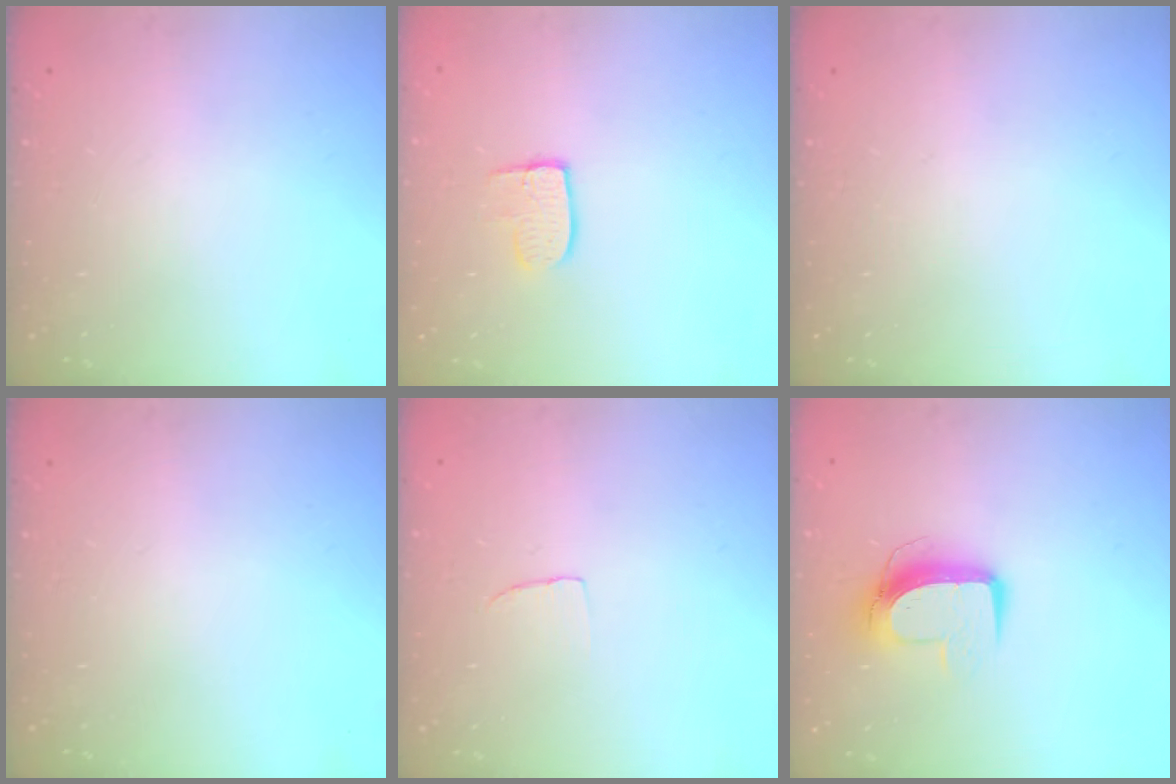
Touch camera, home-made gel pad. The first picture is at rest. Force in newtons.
{"total": 7.0, "press": 7.0, "slide": 0.4}
{"total": 0.0}
{"total": 0.0}
{"total": 3.1, "press": 3.0, "slide": 0.3}
{"total": 10.2, "press": 10.2, "slide": 0.6}